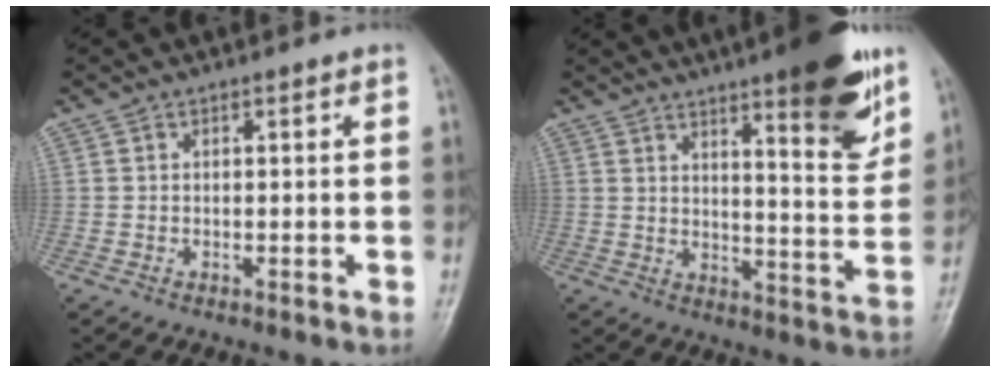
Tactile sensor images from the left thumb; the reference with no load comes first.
{"total": 15.0, "force": [9.1, 3.1, 11.5], "torque": [-0.132, -0.056, 0.131]}